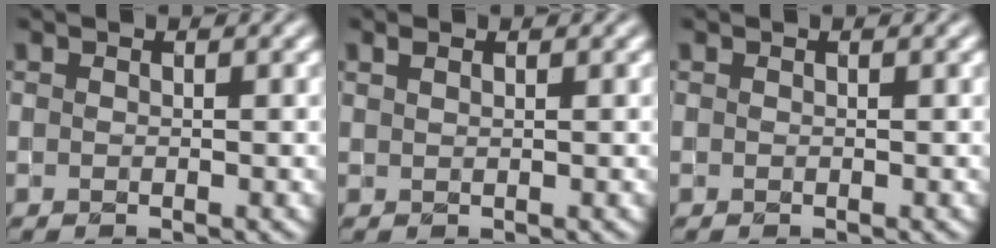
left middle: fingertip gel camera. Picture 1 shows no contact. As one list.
[{"total": 0.8, "force": [0.6, 0.2, 0.5], "torque": [-0.010, 0.003, 0.011]}, {"total": 0.0}]